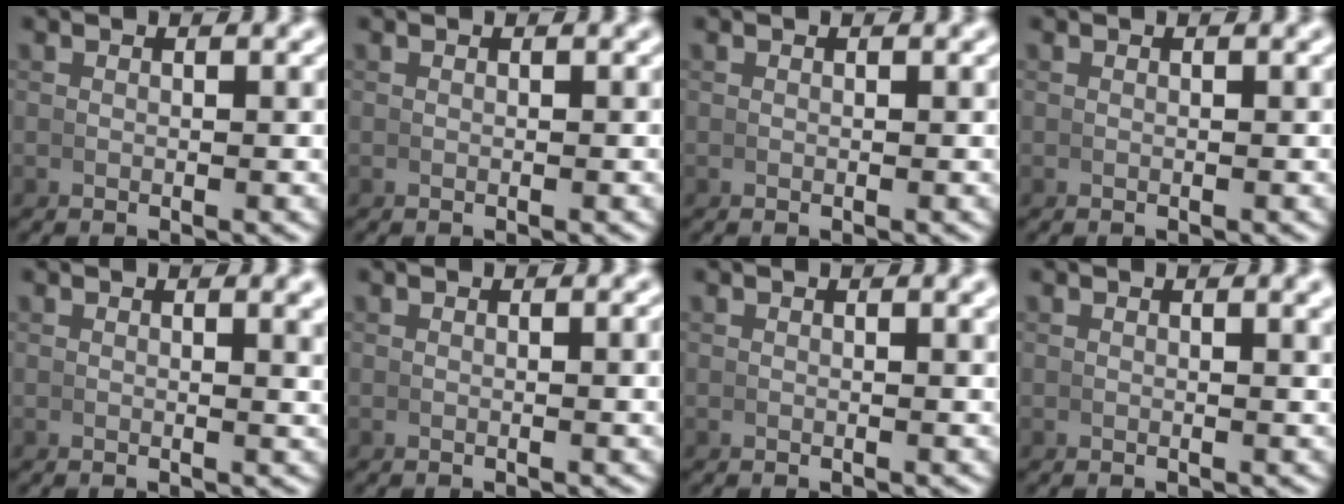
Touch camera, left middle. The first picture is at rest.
{"total": 0.0}
{"total": 0.0}
{"total": 0.0}
{"total": 1.3, "force": [0.8, 0.0, 1.0], "torque": [-0.015, 0.002, 0.012]}
{"total": 0.7, "force": [0.2, 0.1, 0.6], "torque": [-0.007, 0.007, 0.002]}
{"total": 0.6, "force": [0.4, 0.0, 0.5], "torque": [-0.007, 0.003, 0.006]}
{"total": 0.9, "force": [0.6, 0.0, 0.7], "torque": [-0.011, 0.004, 0.009]}